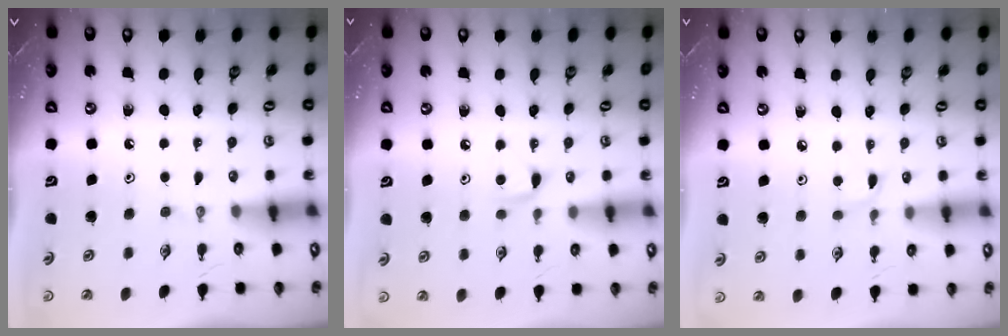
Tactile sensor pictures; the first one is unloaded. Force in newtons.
{"total": 4.5, "press": 4.5, "slide": 0.7}
{"total": 2.8, "press": 2.8, "slide": 0.4}